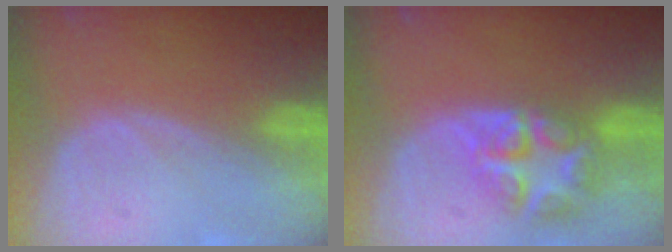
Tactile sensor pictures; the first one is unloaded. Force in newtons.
{"total": 8.2, "press": 7.2, "slide": 3.9}